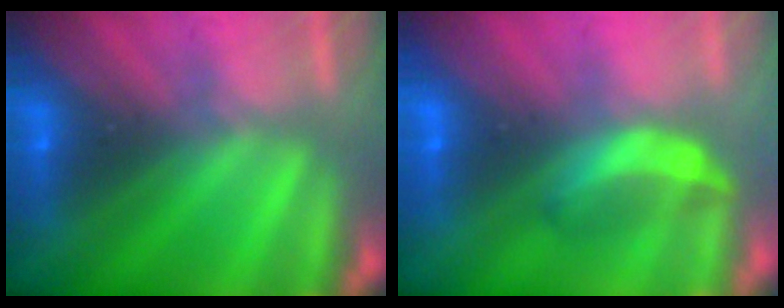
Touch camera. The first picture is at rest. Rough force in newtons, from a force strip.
{"total": 3.8}